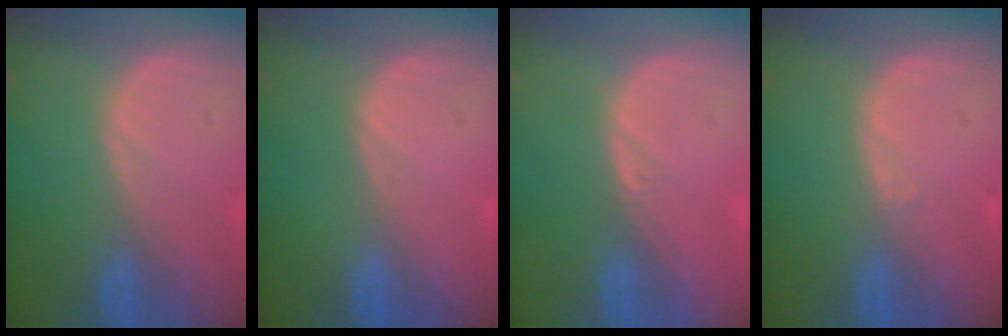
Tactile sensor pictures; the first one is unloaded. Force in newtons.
{"total": 0.0}
{"total": 0.5, "press": 0.5, "slide": 0.2}
{"total": 0.6, "press": 0.4, "slide": 0.4}